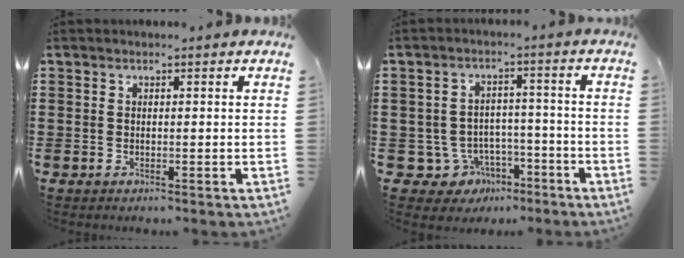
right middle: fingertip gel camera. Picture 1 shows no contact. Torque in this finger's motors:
{"motor_torque": [-0.16, -0.14, 0.04, -0.01]}